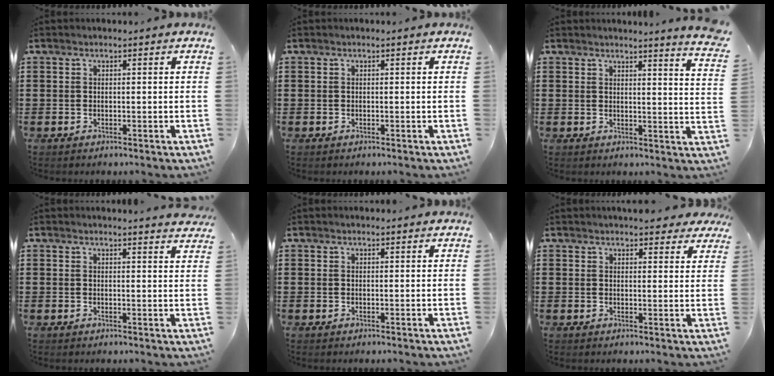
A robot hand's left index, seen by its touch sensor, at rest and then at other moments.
{"total": 0.0}
{"total": 3.6, "force": [3.3, -1.0, 1.1], "torque": [-0.027, -0.023, 0.055]}
{"total": 2.3, "force": [2.2, -0.3, 0.4], "torque": [-0.006, -0.012, 0.041]}
{"total": 0.7, "force": [0.7, 0.1, 0.1], "torque": [-0.004, 0.001, 0.013]}
{"total": 3.7, "force": [3.4, 0.9, 1.1], "torque": [-0.015, -0.011, 0.062]}